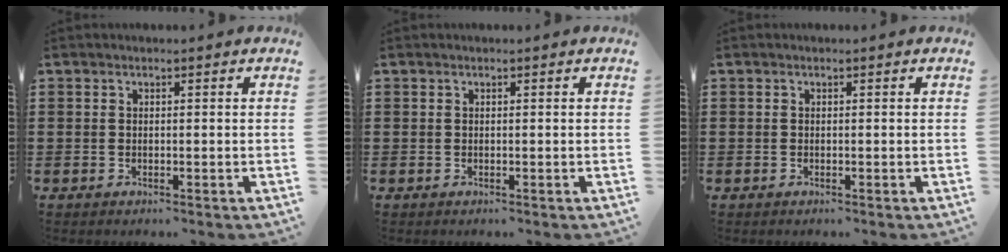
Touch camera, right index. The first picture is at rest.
{"total": 0.0}
{"total": 0.0}